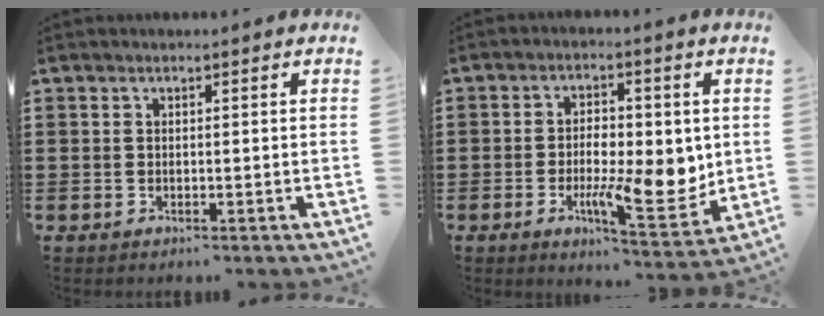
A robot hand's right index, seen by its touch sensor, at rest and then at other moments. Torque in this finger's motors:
{"motor_torque": [2.12, -0.01, 0.48, 0.21]}